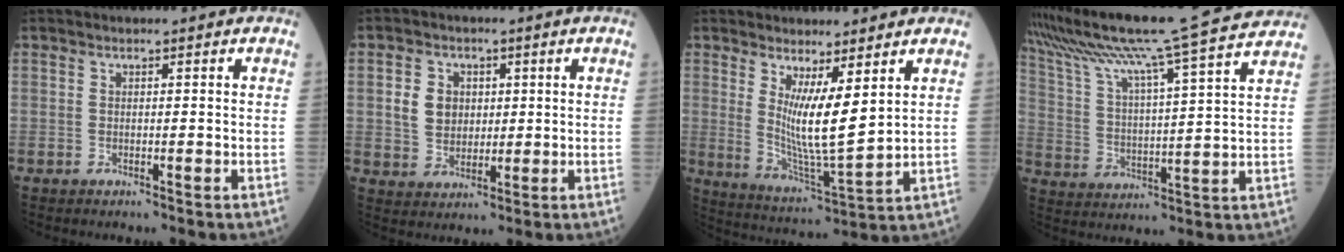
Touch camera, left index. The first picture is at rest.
{"total": 5.7, "force": [1.0, 4.7, 3.1], "torque": [-0.067, 0.010, 0.024]}
{"total": 8.7, "force": [3.0, 0.8, 8.1], "torque": [-0.159, -0.030, 0.061]}
{"total": 21.2, "force": [18.6, -2.1, 9.9], "torque": [-0.187, -0.013, 0.277]}